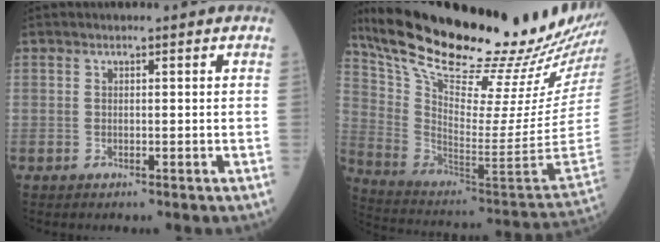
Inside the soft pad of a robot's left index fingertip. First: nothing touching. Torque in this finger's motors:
{"motor_torque": [0.75, -1.39, 0.35, 0.04]}